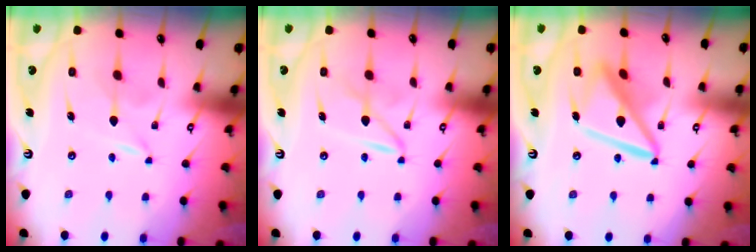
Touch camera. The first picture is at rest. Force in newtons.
{"total": 2.5, "press": 2.5, "slide": 0.3}
{"total": 14.5, "press": 14.4, "slide": 1.6}